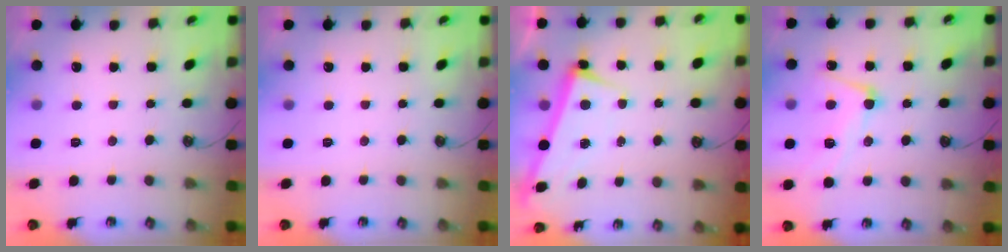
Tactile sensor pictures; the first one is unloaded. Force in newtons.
{"total": 0.0}
{"total": 2.7, "press": 2.6, "slide": 0.7}
{"total": 4.9, "press": 4.8, "slide": 1.2}